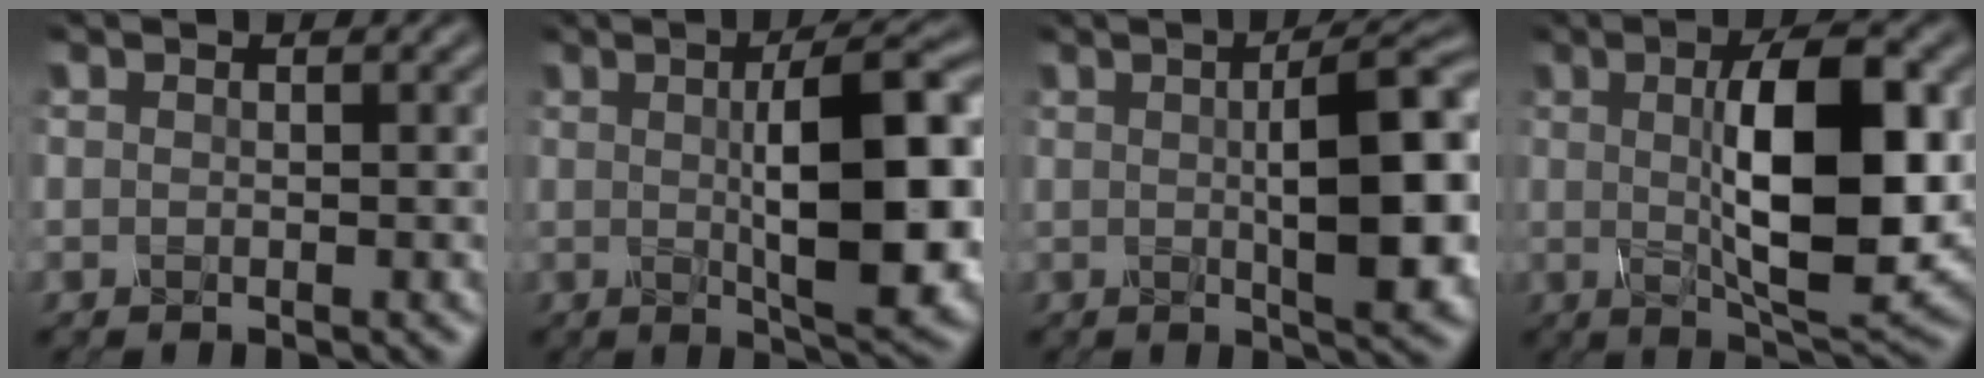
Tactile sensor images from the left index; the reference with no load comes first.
{"total": 10.9, "force": [0.6, 2.9, 10.5], "torque": [-0.141, 0.003, 0.010]}
{"total": 9.7, "force": [0.6, 2.6, 9.3], "torque": [-0.119, 0.007, 0.008]}
{"total": 10.9, "force": [0.9, 3.4, 10.3], "torque": [-0.152, 0.001, 0.017]}